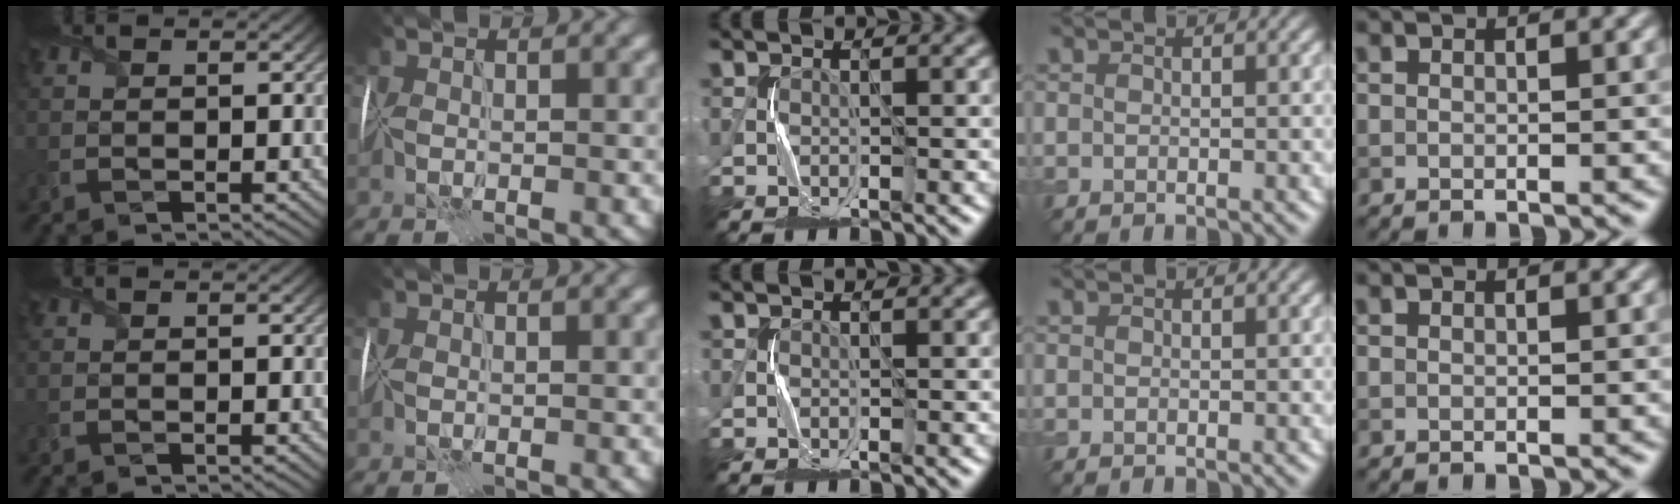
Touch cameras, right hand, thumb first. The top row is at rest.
{}